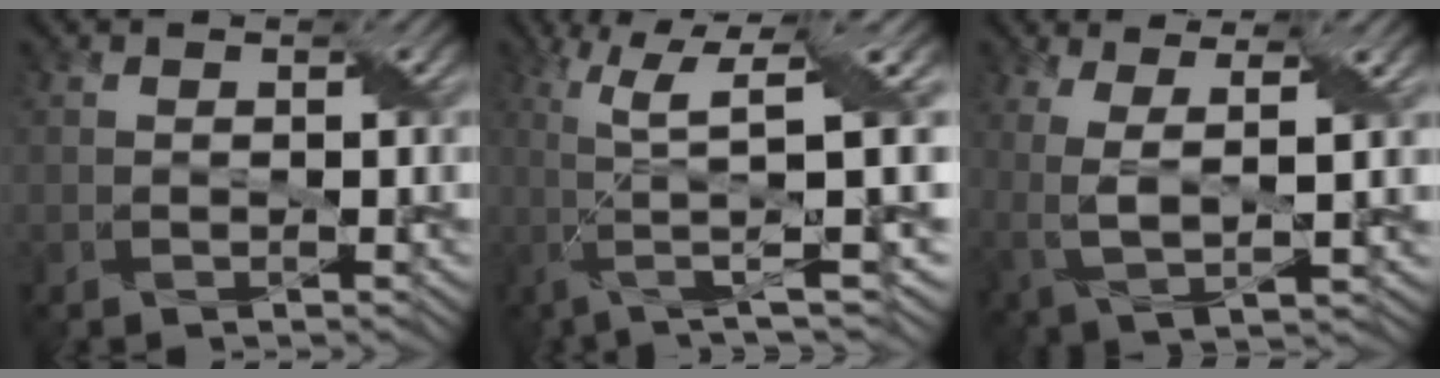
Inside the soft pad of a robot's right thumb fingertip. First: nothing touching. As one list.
[{"total": 11.4, "force": [0.3, 2.2, 11.2], "torque": [-0.203, 0.008, 0.017]}, {"total": 5.2, "force": [1.4, 1.4, 4.8], "torque": [-0.113, -0.001, 0.033]}]